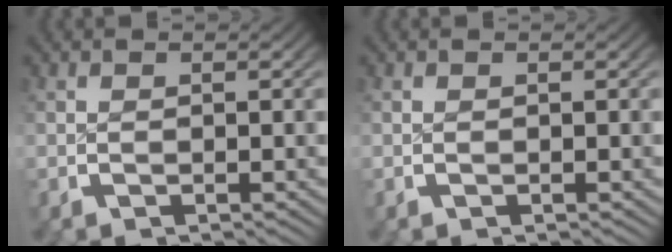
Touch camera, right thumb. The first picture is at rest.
{"total": 0.0}